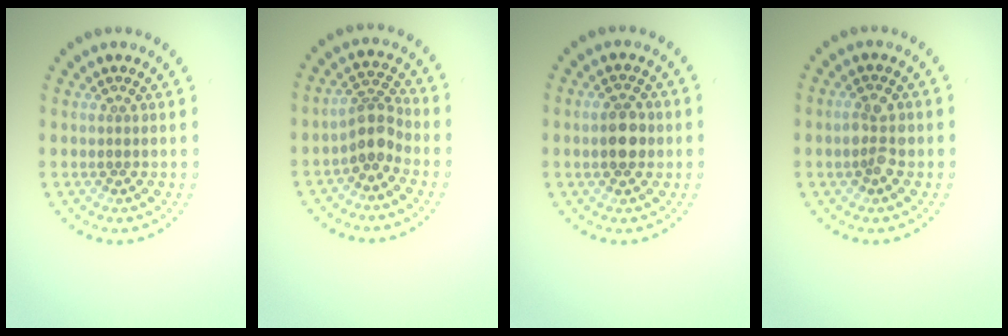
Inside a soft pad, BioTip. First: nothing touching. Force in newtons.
{"total": 2.9, "press": 2.3, "slide": 1.8}
{"total": 3.2, "press": 3.2, "slide": 0.1}
{"total": 2.4, "press": 2.4, "slide": 0.1}